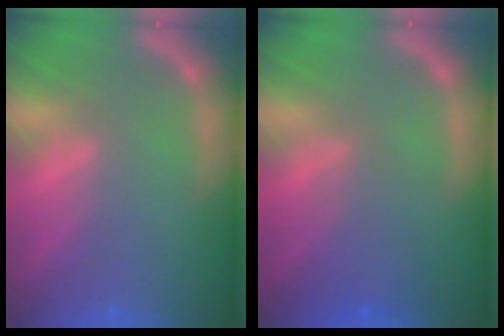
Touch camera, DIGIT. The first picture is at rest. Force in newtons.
{"total": 2.9}